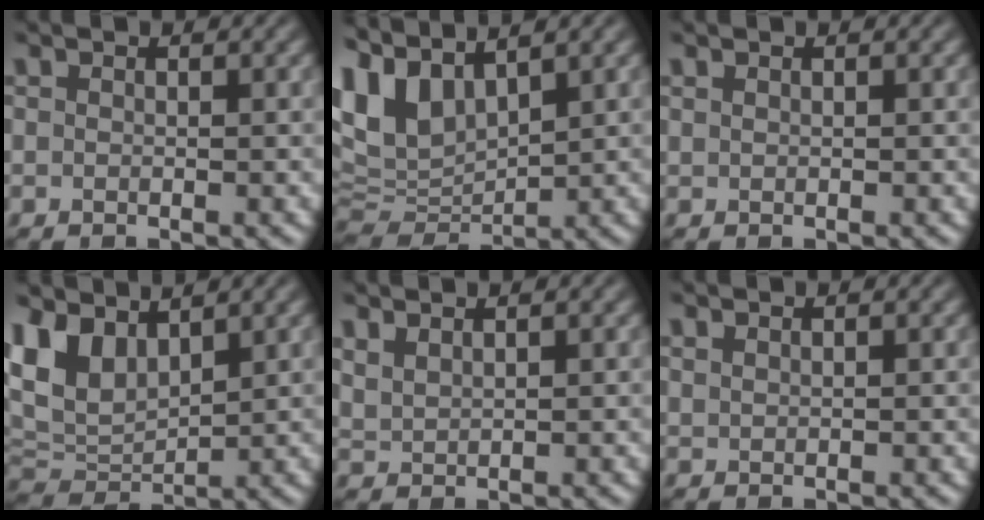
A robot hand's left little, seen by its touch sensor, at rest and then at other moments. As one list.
[{"total": 7.8, "force": [4.2, 4.1, 5.1], "torque": [-0.124, 0.007, 0.083]}, {"total": 0.0}, {"total": 5.9, "force": [3.1, 3.4, 3.7], "torque": [-0.085, 0.000, 0.063]}, {"total": 1.6, "force": [1.4, 0.4, 0.6], "torque": [-0.017, 0.003, 0.034]}, {"total": 0.6, "force": [0.5, 0.2, 0.1], "torque": [-0.003, 0.001, 0.014]}]